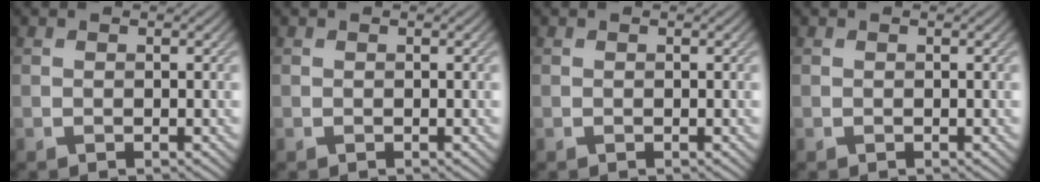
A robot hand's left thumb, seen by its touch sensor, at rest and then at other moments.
{"total": 0.0}
{"total": 0.0}
{"total": 0.0}